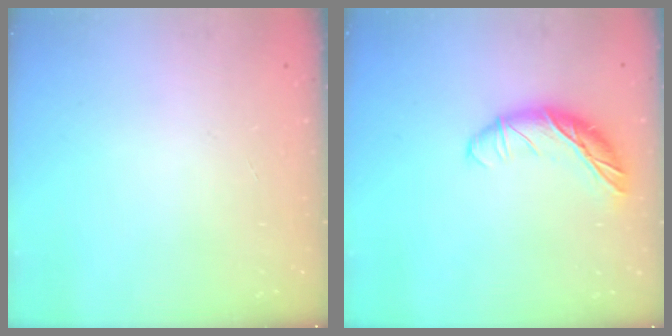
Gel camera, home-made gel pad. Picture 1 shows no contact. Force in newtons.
{"total": 13.6, "press": 13.5, "slide": 0.6}